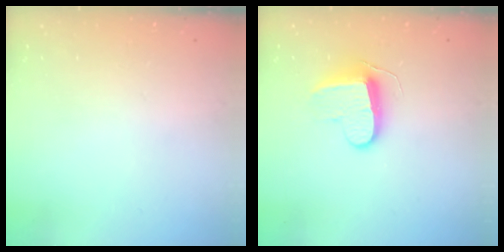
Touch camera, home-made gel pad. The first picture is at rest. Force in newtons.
{"total": 9.6, "press": 9.6, "slide": 0.3}